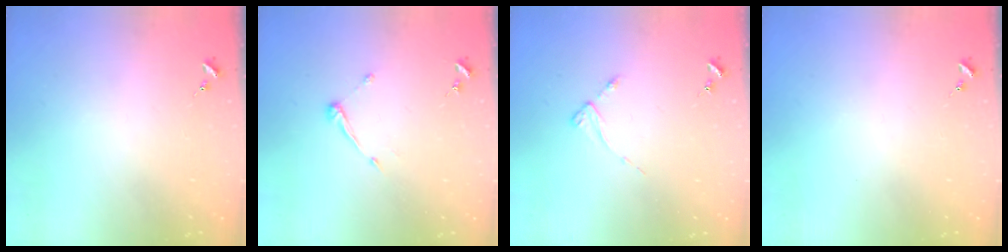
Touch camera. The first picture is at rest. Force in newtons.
{"total": 6.6, "press": 6.6, "slide": 0.5}
{"total": 2.8, "press": 2.8, "slide": 0.3}
{"total": 0.0}